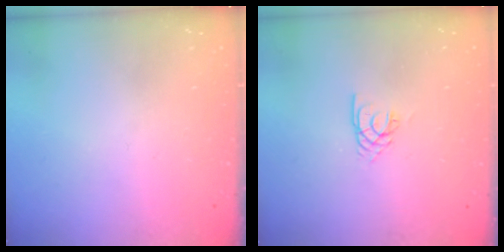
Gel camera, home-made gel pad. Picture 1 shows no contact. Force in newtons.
{"total": 2.1, "press": 2.1, "slide": 0.2}